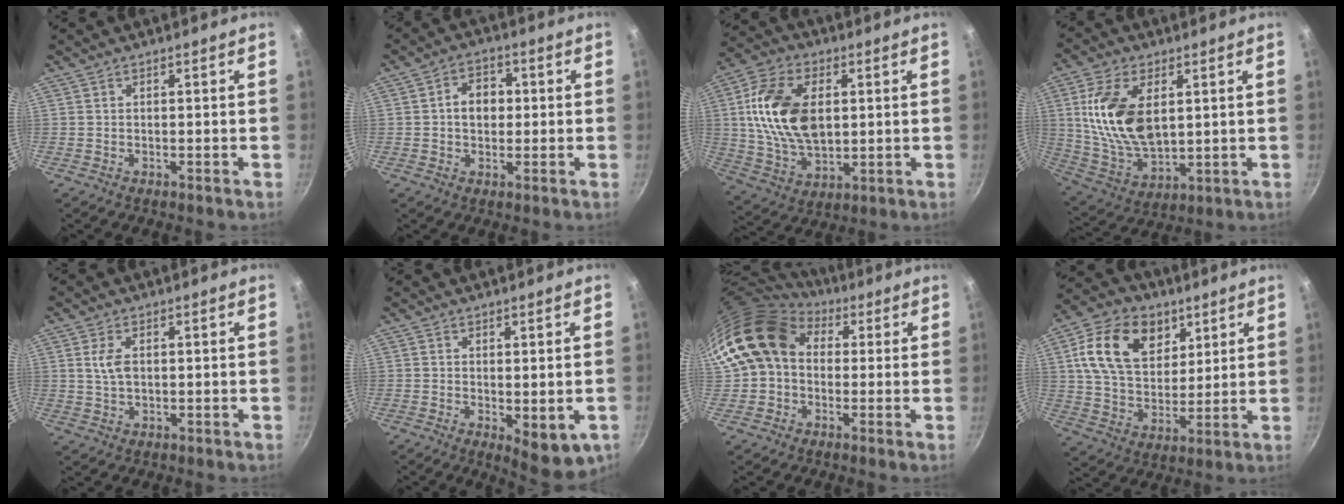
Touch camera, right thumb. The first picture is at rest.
{"total": 6.2, "force": [0.4, 4.7, 4.0], "torque": [-0.033, 0.013, 0.000]}
{"total": 18.0, "force": [2.7, 11.2, 13.8], "torque": [-0.244, -0.005, 0.050]}
{"total": 16.5, "force": [3.6, 9.5, 13.0], "torque": [-0.238, -0.019, 0.080]}
{"total": 4.1, "force": [0.8, 2.4, 3.2], "torque": [-0.059, 0.001, 0.015]}
{"total": 7.3, "force": [-1.5, 3.1, 6.4], "torque": [-0.075, -0.007, -0.008]}
{"total": 13.6, "force": [2.6, 10.9, 7.7], "torque": [-0.112, 0.024, 0.030]}
{"total": 17.5, "force": [6.9, 12.2, 10.5], "torque": [-0.162, -0.017, 0.117]}